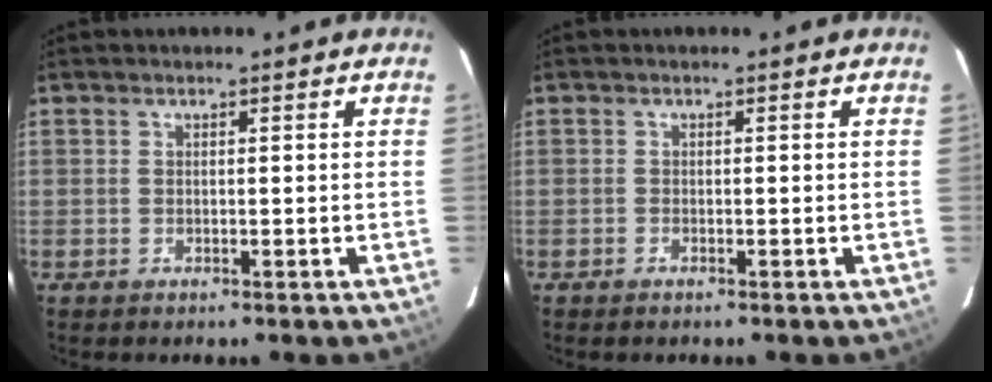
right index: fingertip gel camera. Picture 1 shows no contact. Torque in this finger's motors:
{"motor_torque": [-0.05, 0.08, -0.12, -0.05]}